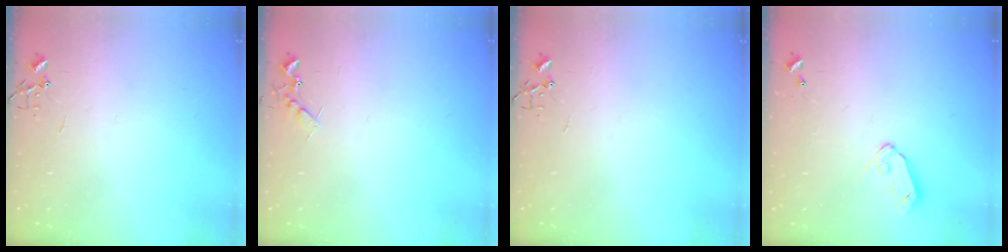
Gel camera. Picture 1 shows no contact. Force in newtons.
{"total": 6.6, "press": 6.5, "slide": 0.7}
{"total": 0.0}
{"total": 6.2, "press": 6.2, "slide": 0.6}